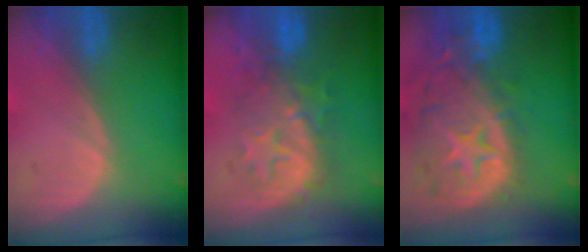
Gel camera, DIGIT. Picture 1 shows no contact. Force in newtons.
{"total": 8.3, "press": 8.2, "slide": 1.4}
{"total": 14.0, "press": 11.2, "slide": 8.3}